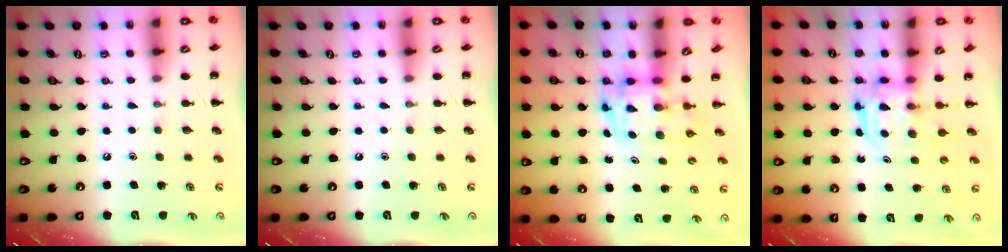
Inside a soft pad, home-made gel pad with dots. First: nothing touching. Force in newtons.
{"total": 0.0}
{"total": 3.6, "press": 3.6, "slide": 0.7}
{"total": 3.0, "press": 3.0, "slide": 0.2}